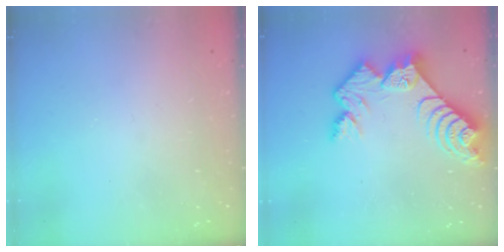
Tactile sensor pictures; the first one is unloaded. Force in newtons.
{"total": 12.9, "press": 12.8, "slide": 1.1}